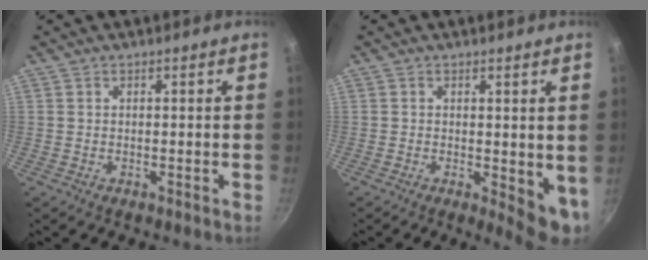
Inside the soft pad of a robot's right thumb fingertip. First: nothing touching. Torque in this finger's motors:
{"motor_torque": [-0.61, 0.32, 0.71, -0.09, 0.01]}